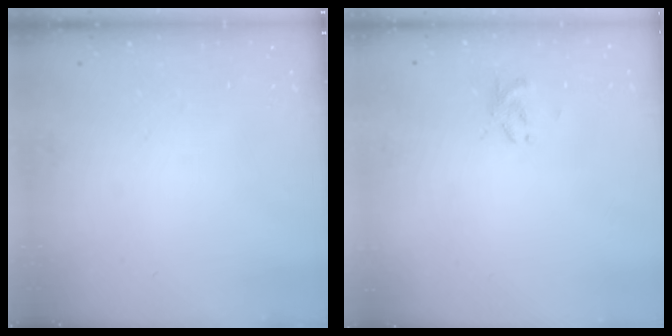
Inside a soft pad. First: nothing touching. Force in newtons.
{"total": 2.1, "press": 1.9, "slide": 0.8}